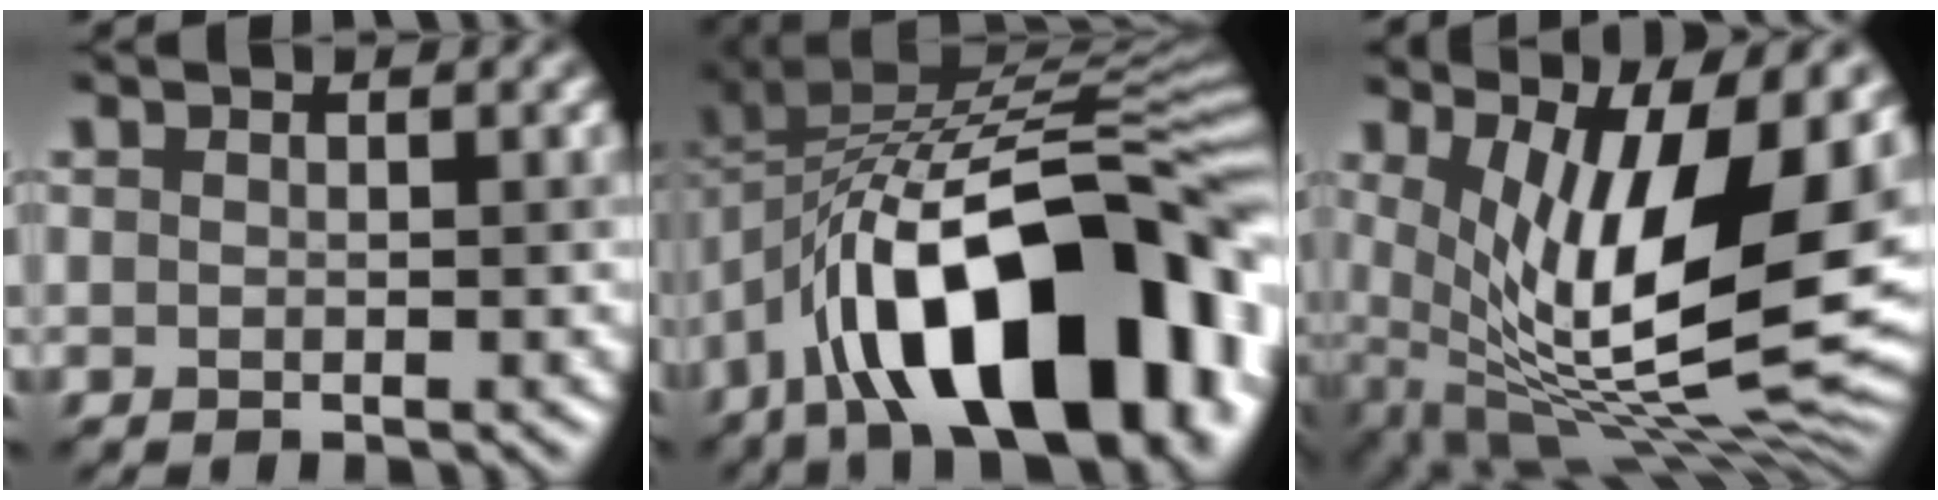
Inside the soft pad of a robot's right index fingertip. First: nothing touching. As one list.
[{"total": 17.9, "force": [-7.5, 7.9, 14.2], "torque": [-0.189, 0.017, -0.126]}, {"total": 13.6, "force": [2.2, 5.1, 12.4], "torque": [-0.204, -0.027, 0.044]}]